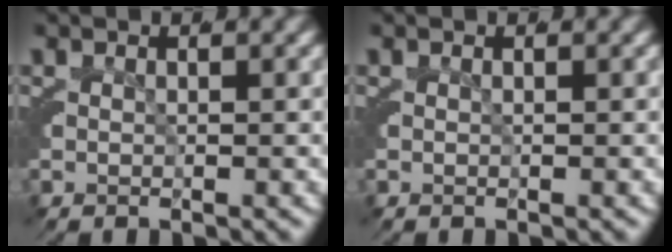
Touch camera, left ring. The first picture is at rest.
{"total": 0.0}